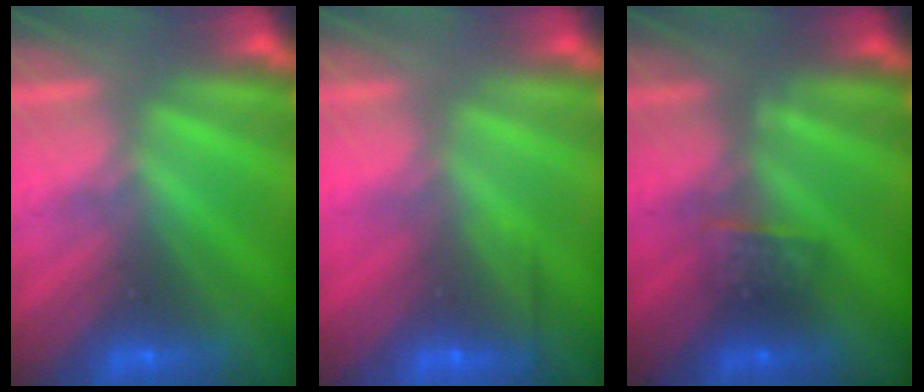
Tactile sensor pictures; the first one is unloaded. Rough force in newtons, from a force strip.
{"total": 2.4}
{"total": 2.5}